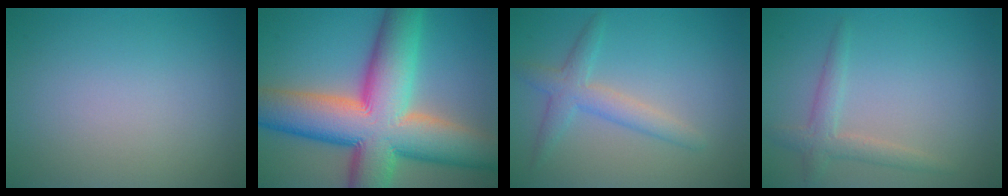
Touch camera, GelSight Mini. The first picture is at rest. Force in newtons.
{"total": 15.9, "press": 15.9, "slide": 0.8}
{"total": 3.0, "press": 3.0, "slide": 0.1}
{"total": 2.3, "press": 2.3, "slide": 0.1}